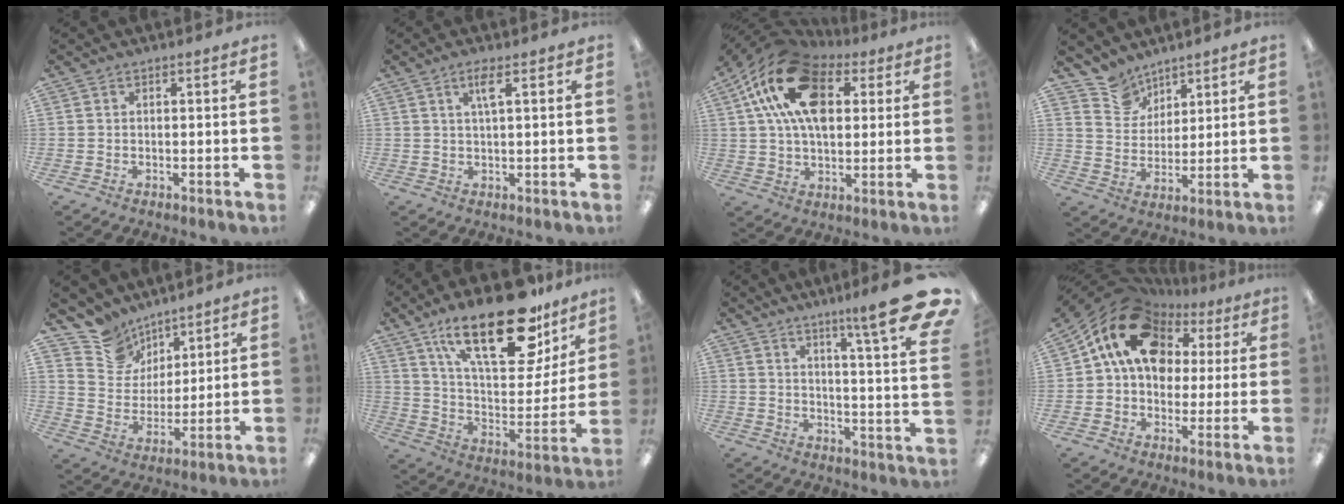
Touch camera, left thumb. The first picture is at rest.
{"total": 3.9, "force": [1.9, 0.8, 3.3], "torque": [-0.065, 0.003, 0.028]}
{"total": 21.0, "force": [7.8, 13.1, 14.4], "torque": [-0.270, -0.009, 0.139]}
{"total": 8.4, "force": [6.8, 5.1, 0.2], "torque": [-0.029, -0.046, 0.133]}
{"total": 11.2, "force": [8.9, 6.7, 0.7], "torque": [-0.037, -0.074, 0.175]}
{"total": 27.5, "force": [16.6, 11.5, 18.7], "torque": [-0.282, -0.093, 0.282]}
{"total": 14.5, "force": [9.6, 1.3, 10.8], "torque": [-0.155, -0.080, 0.144]}
{"total": 17.5, "force": [7.4, 12.8, 9.4], "torque": [-0.158, -0.016, 0.141]}